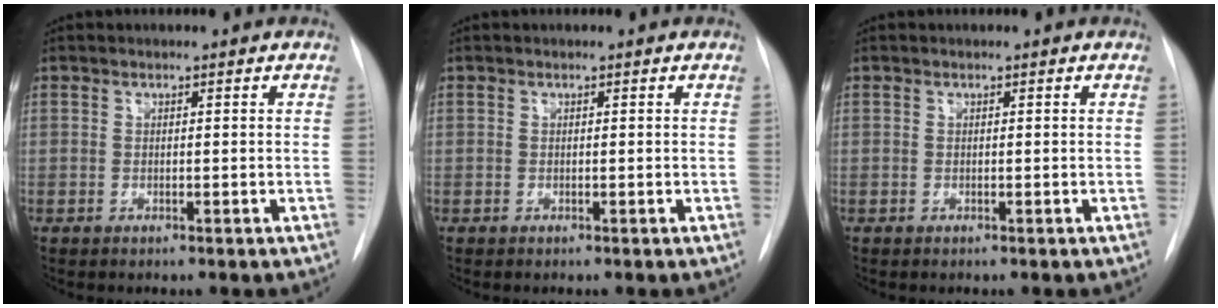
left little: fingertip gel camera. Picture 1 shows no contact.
{"total": 0.0}
{"total": 0.0}